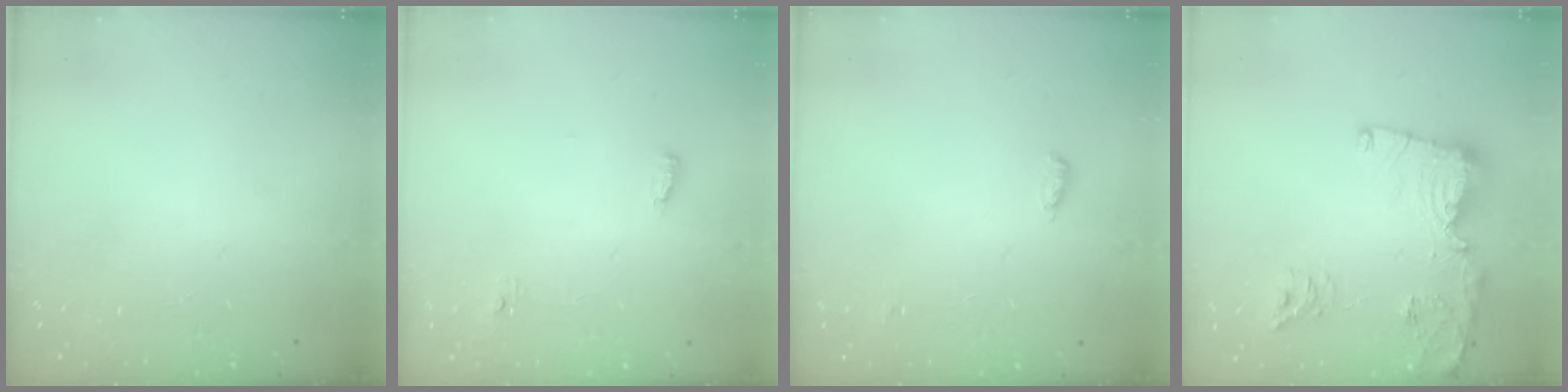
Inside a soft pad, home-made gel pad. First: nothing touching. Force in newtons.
{"total": 3.7, "press": 3.5, "slide": 1.2}
{"total": 4.0, "press": 3.8, "slide": 1.1}
{"total": 14.6, "press": 14.6, "slide": 1.0}